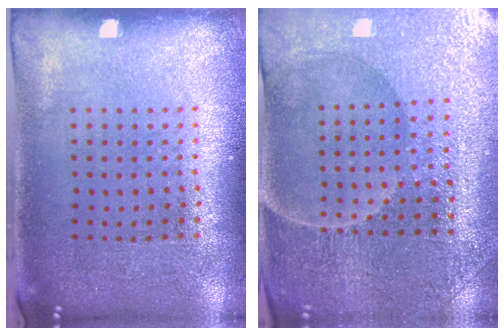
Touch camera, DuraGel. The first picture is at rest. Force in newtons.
{"total": 3.6, "press": 3.6, "slide": 0.2}